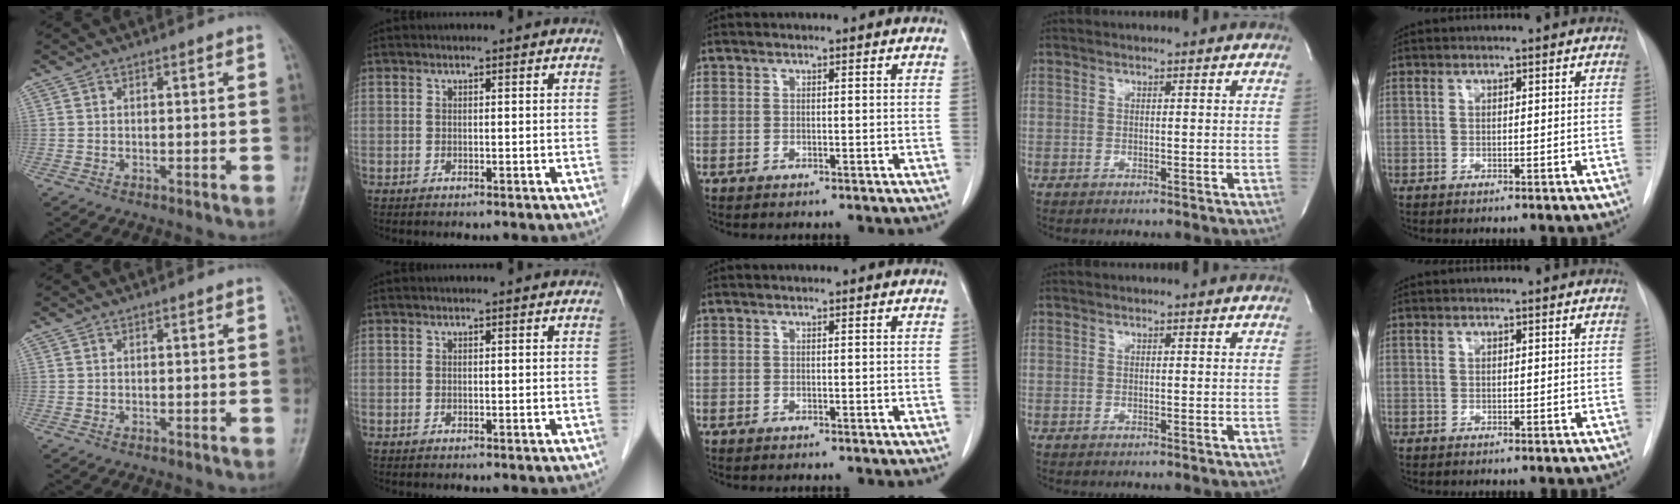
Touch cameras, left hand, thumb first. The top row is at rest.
{}